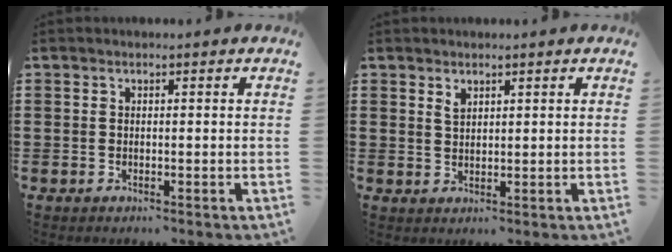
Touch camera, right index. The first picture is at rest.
{"total": 1.6, "force": [1.1, 0.8, 0.8], "torque": [-0.018, 0.003, 0.021]}